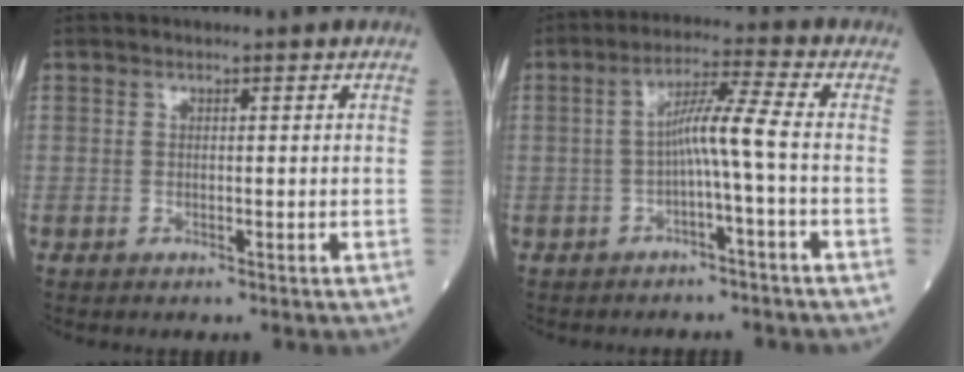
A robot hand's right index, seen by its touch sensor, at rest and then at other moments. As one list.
[{"total": 5.7, "force": [-1.3, -0.8, 5.5], "torque": [-0.099, 0.023, -0.021]}]